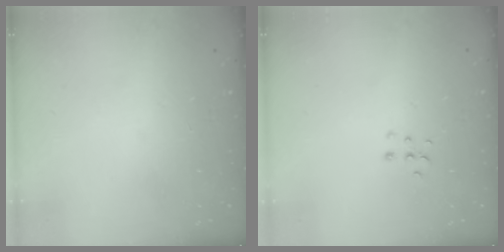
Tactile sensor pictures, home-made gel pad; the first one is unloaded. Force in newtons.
{"total": 4.4, "press": 4.4, "slide": 0.3}